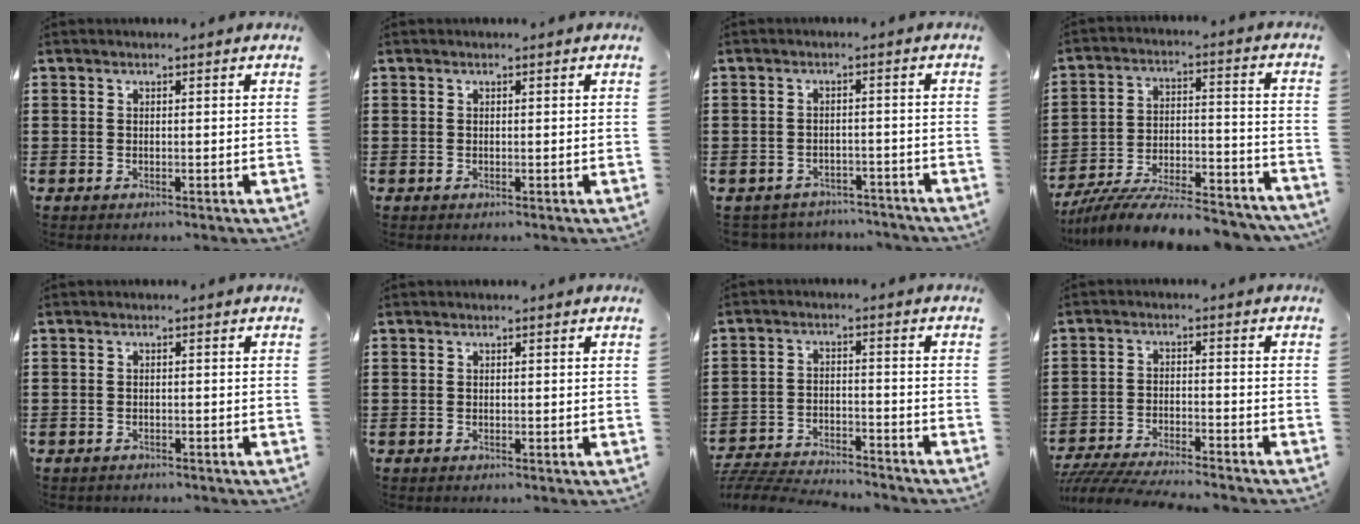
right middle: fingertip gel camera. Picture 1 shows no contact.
{"total": 0.0}
{"total": 2.7, "force": [-2.6, 0.5, -0.3], "torque": [-0.004, 0.001, -0.059]}
{"total": 9.9, "force": [-9.2, 1.0, 3.6], "torque": [-0.048, 0.021, -0.176]}
{"total": 1.0, "force": [-0.9, 0.2, 0.0], "torque": [-0.003, 0.001, -0.021]}
{"total": 0.0}
{"total": 5.4, "force": [-5.3, 0.4, 0.8], "torque": [-0.026, 0.002, -0.112]}
{"total": 5.0, "force": [-4.8, 0.2, 1.3], "torque": [-0.035, -0.007, -0.099]}